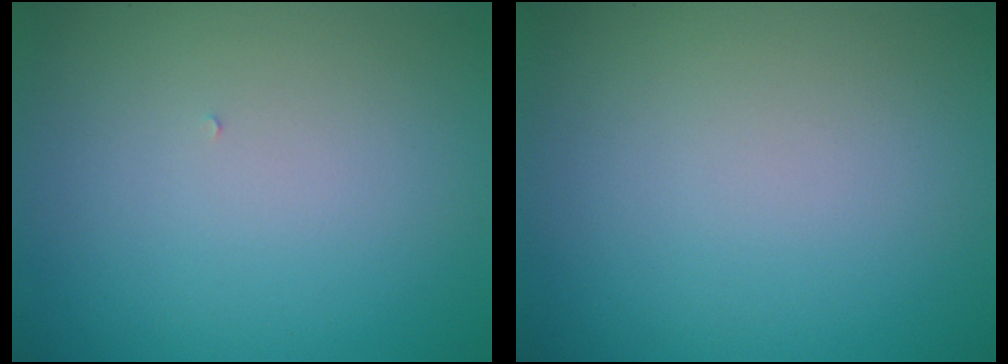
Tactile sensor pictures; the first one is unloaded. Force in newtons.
{"total": 0.0}